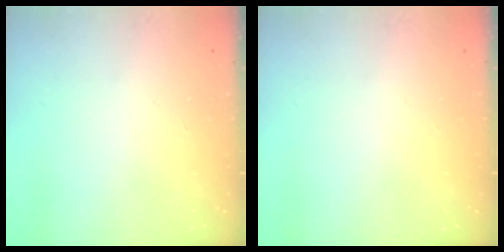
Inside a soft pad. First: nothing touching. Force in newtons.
{"total": 0.0}